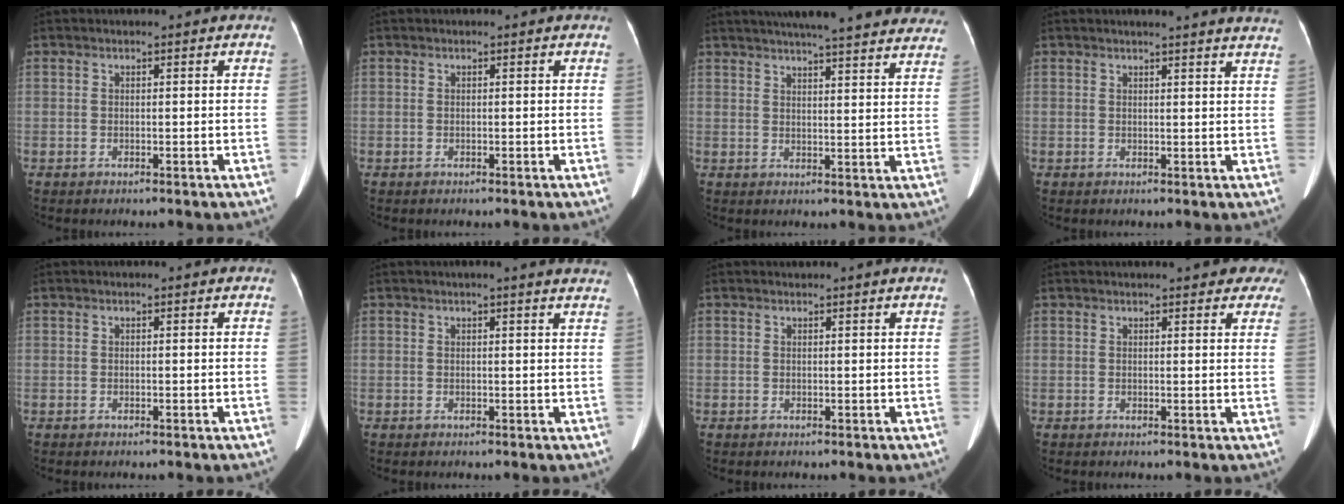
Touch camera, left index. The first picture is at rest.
{"total": 0.0}
{"total": 27.3, "force": [24.3, 3.2, 11.9], "torque": [-0.180, -0.018, 0.290]}
{"total": 10.9, "force": [10.2, 0.1, 3.8], "torque": [-0.042, -0.018, 0.097]}
{"total": 0.0}
{"total": 6.2, "force": [5.6, 0.3, 2.6], "torque": [-0.027, 0.006, 0.042]}
{"total": 0.6, "force": [0.6, -0.1, 0.0], "torque": [-0.007, 0.005, 0.010]}
{"total": 10.9, "force": [9.0, 3.2, 5.3], "torque": [-0.044, 0.014, 0.091]}